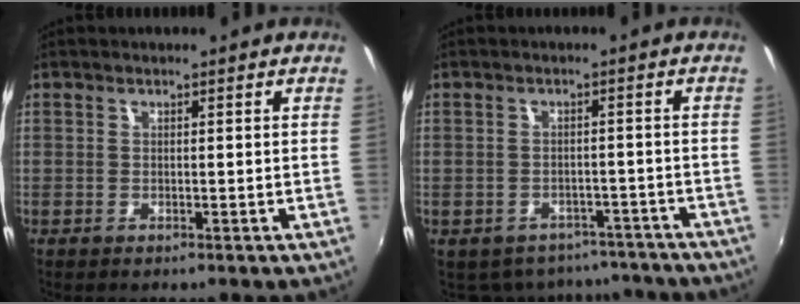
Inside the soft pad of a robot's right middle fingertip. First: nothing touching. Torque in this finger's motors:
{"motor_torque": [0.98, -1.16, 0.14, 0.04]}